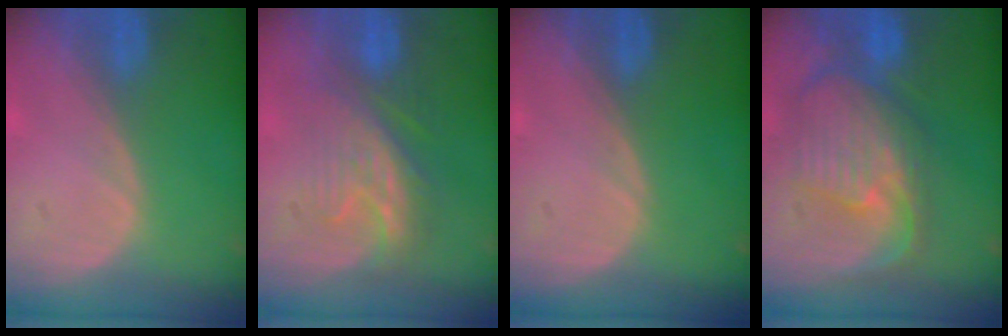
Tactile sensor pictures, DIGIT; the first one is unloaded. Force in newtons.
{"total": 7.4, "press": 7.0, "slide": 2.3}
{"total": 0.0}
{"total": 10.7, "press": 9.5, "slide": 5.0}